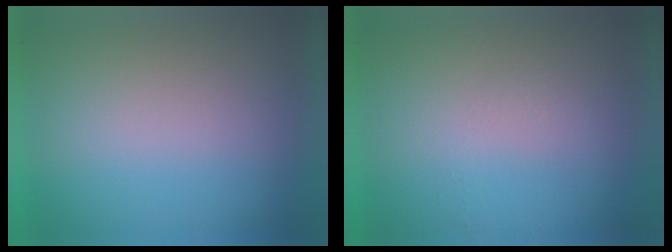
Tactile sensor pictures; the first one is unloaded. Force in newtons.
{"total": 1.1}